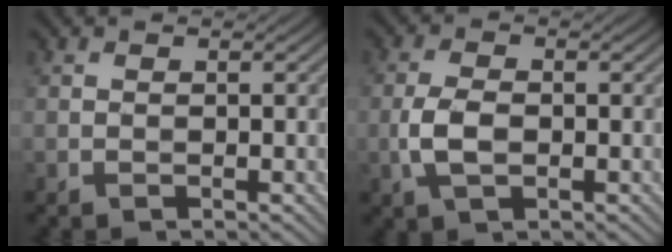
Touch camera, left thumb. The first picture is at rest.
{"total": 4.1, "force": [-0.8, 2.2, 3.3], "torque": [-0.081, -0.002, -0.019]}